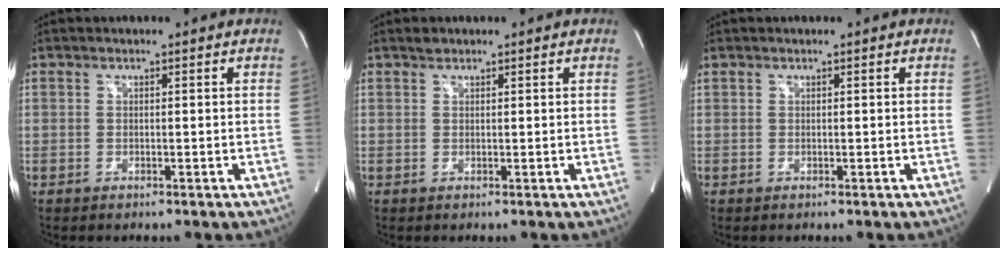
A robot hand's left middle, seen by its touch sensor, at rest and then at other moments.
{"total": 0.8, "force": [0.7, 0.4, 0.1], "torque": [-0.006, 0.003, 0.012]}
{"total": 0.0}